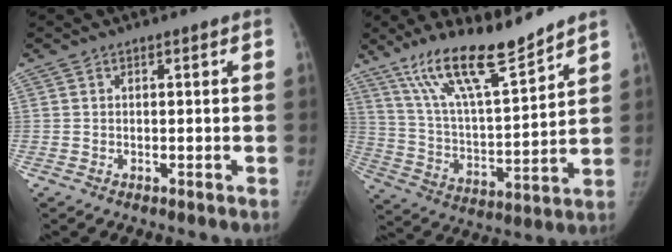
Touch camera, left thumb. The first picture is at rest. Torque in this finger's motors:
{"motor_torque": [0.72, 0.15, 1.29, -1.49, 0.12]}